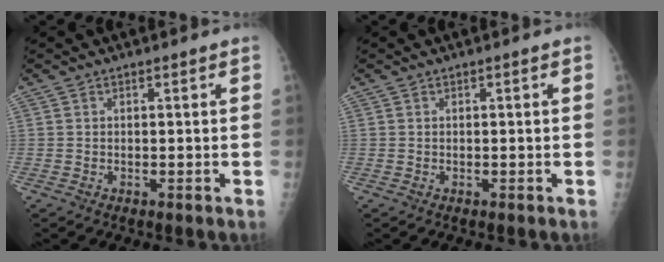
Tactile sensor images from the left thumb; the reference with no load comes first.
{"total": 0.0}